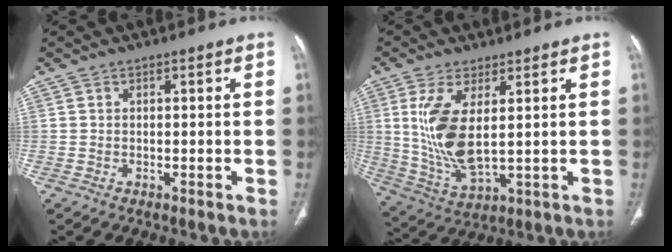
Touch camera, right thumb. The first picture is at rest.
{"total": 11.8, "force": [2.2, 4.6, 10.7], "torque": [-0.230, -0.021, 0.058]}